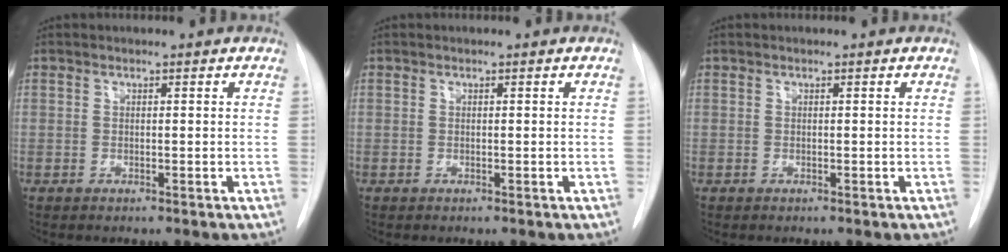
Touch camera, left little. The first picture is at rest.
{"total": 0.0}
{"total": 0.0}